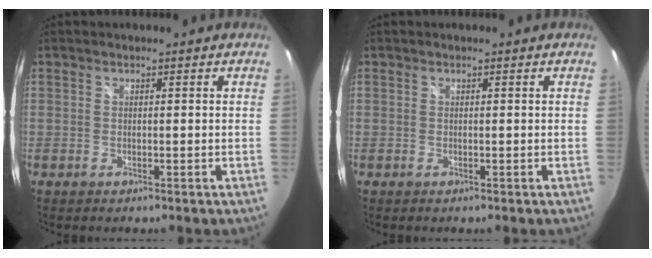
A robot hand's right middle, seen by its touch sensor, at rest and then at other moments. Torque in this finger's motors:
{"motor_torque": [0.02, -0.17, 0.00, 0.00]}